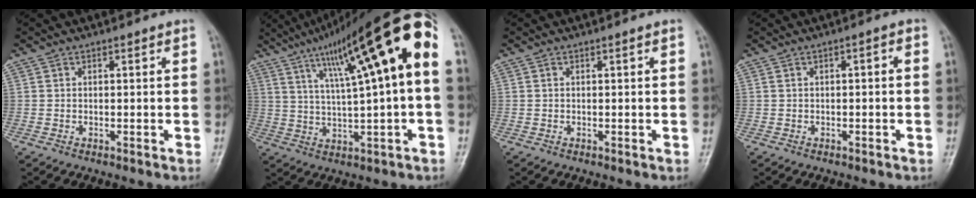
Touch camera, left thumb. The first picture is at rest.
{"total": 20.1, "force": [5.9, 3.5, 18.9], "torque": [-0.289, 0.026, 0.088]}
{"total": 0.0}
{"total": 1.3, "force": [-0.2, 0.5, 1.1], "torque": [-0.016, 0.014, -0.005]}